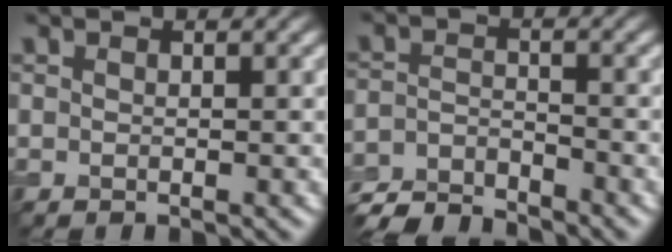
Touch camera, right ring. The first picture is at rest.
{"total": 4.8, "force": [-4.5, 1.1, 1.3], "torque": [-0.026, -0.010, -0.094]}